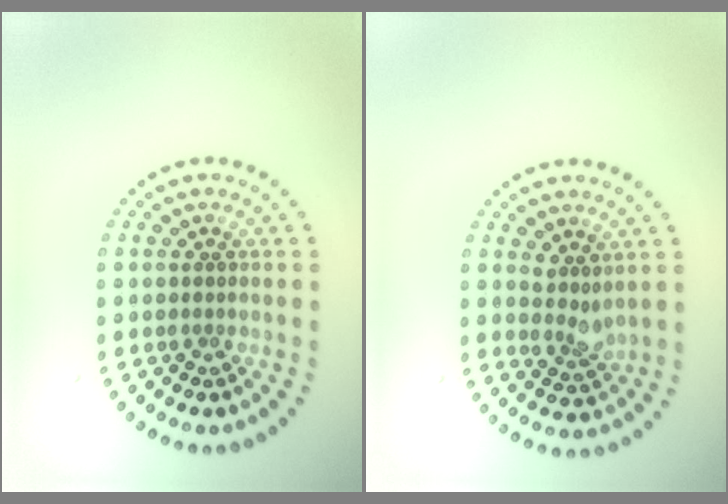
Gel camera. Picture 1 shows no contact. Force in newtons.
{"total": 1.9, "press": 1.5, "slide": 1.2}